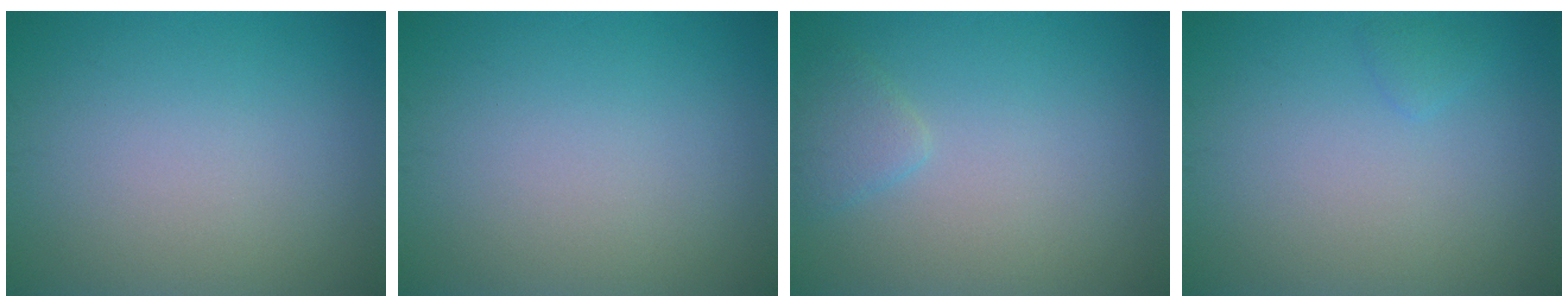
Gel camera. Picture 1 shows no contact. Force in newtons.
{"total": 0.0}
{"total": 1.5, "press": 1.5, "slide": 0.2}
{"total": 0.7, "press": 0.7, "slide": 0.0}